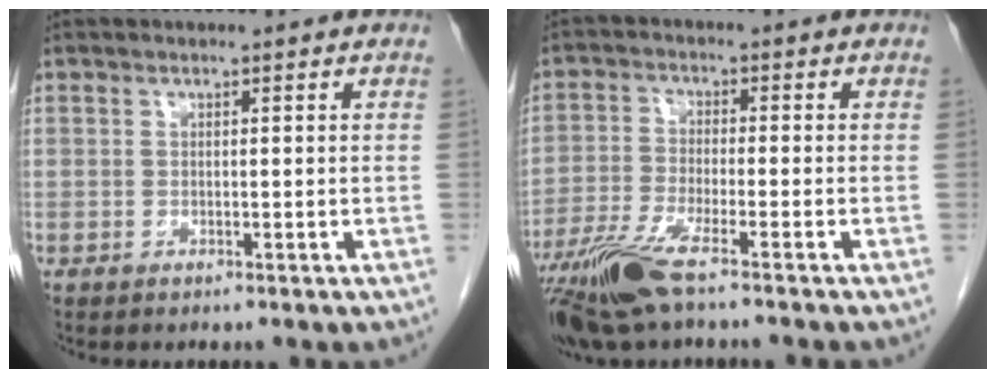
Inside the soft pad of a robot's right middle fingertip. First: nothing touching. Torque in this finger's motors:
{"motor_torque": [0.12, -0.37, 0.21, 0.05]}